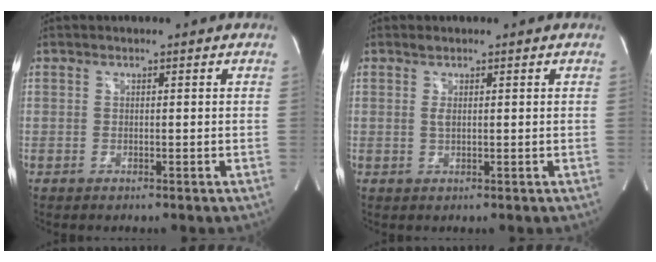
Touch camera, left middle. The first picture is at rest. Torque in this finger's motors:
{"motor_torque": [0.20, 0.08, -0.03, 0.01]}